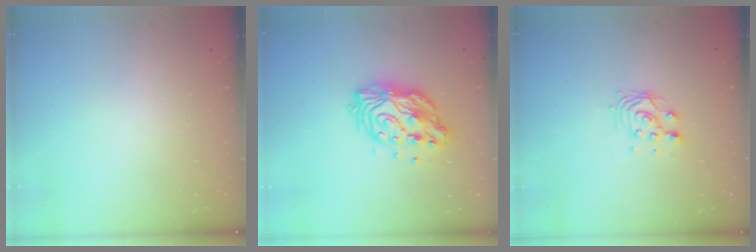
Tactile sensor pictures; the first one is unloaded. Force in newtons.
{"total": 13.4, "press": 13.4, "slide": 1.2}
{"total": 5.0, "press": 5.0, "slide": 0.2}